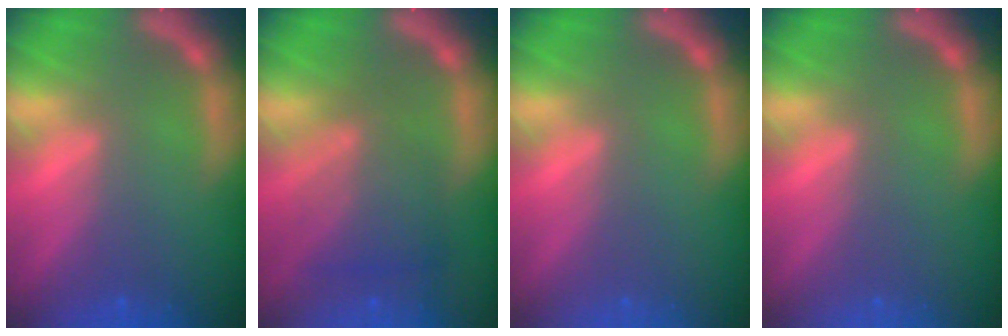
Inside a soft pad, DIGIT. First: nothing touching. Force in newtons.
{"total": 5.5}
{"total": 0.0}
{"total": 0.0}